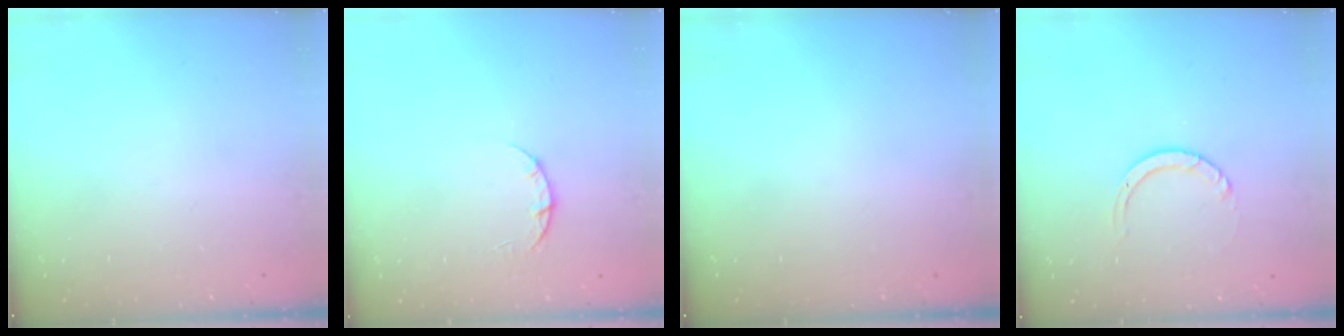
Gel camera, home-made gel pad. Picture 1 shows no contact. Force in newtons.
{"total": 2.3, "press": 2.3, "slide": 0.3}
{"total": 0.0}
{"total": 3.5, "press": 3.5, "slide": 0.1}